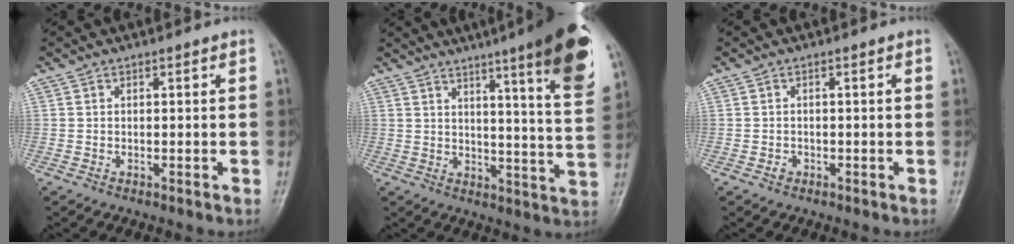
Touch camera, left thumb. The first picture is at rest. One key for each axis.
{"total": 17.6, "fx": 10.2, "fy": 1.6, "fz": 14.3, "tx": -0.170, "ty": -0.050, "tz": 0.127}
{"total": 0.9, "fx": -0.5, "fy": 0.7, "fz": 0.2, "tx": -0.001, "ty": 0.006, "tz": -0.008}